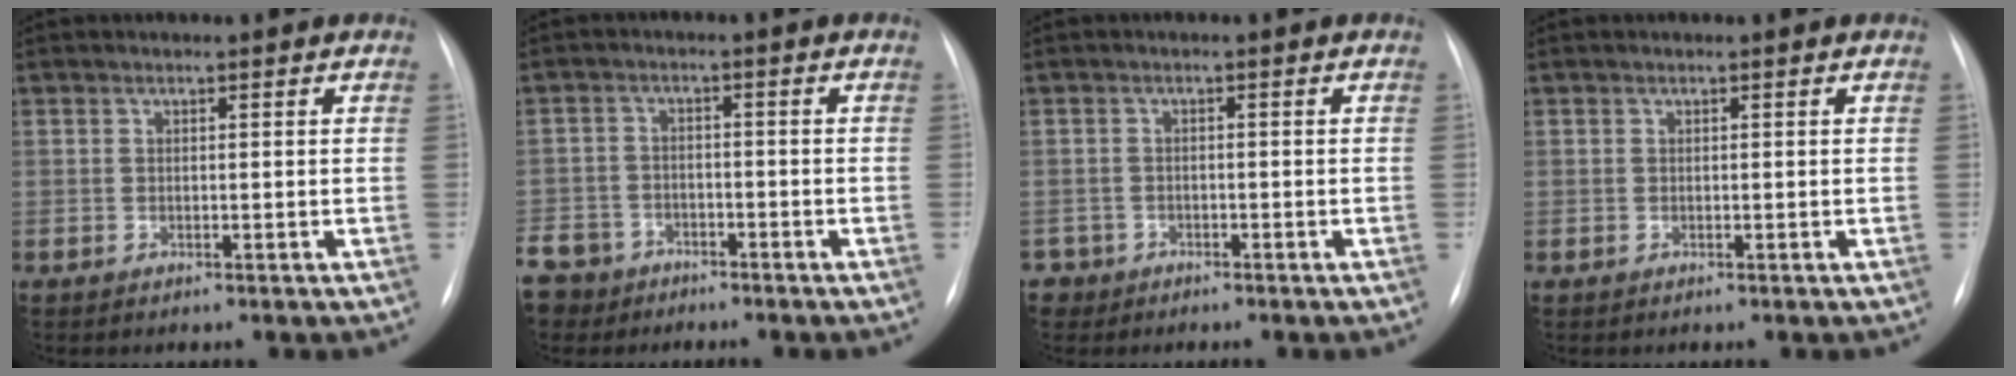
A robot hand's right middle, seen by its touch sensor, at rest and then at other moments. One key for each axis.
{"total": 10.4, "fx": -7.3, "fy": 7.0, "fz": 2.1, "tx": -0.076, "ty": -0.001, "tz": -0.126}
{"total": 2.3, "fx": -1.6, "fy": 1.6, "fz": -0.6, "tx": 0.009, "ty": 0.008, "tz": -0.028}
{"total": 0.0}